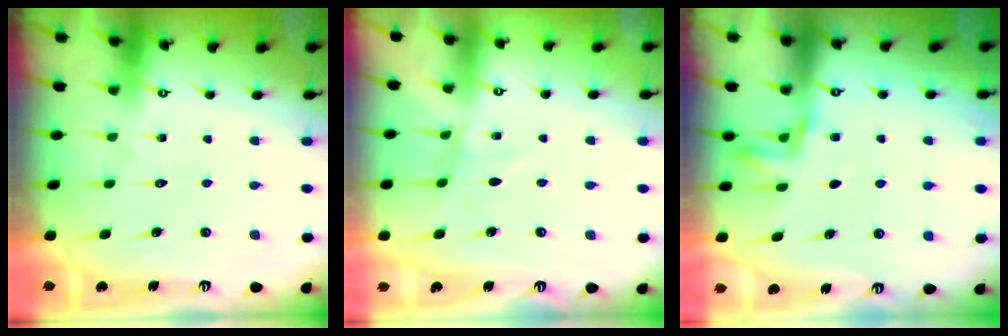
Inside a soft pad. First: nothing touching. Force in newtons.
{"total": 5.2, "press": 5.2, "slide": 0.4}
{"total": 3.5, "press": 3.5, "slide": 0.8}